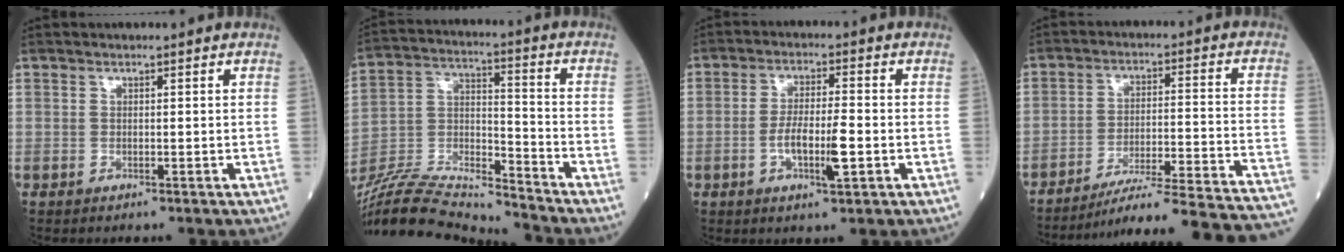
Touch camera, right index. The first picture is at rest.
{"total": 18.1, "force": [-17.5, 0.1, 4.6], "torque": [-0.090, 0.015, -0.314]}
{"total": 6.4, "force": [-1.8, 0.9, 6.0], "torque": [-0.111, 0.000, -0.033]}
{"total": 25.7, "force": [-23.7, -1.5, 9.7], "torque": [-0.071, -0.027, -0.320]}